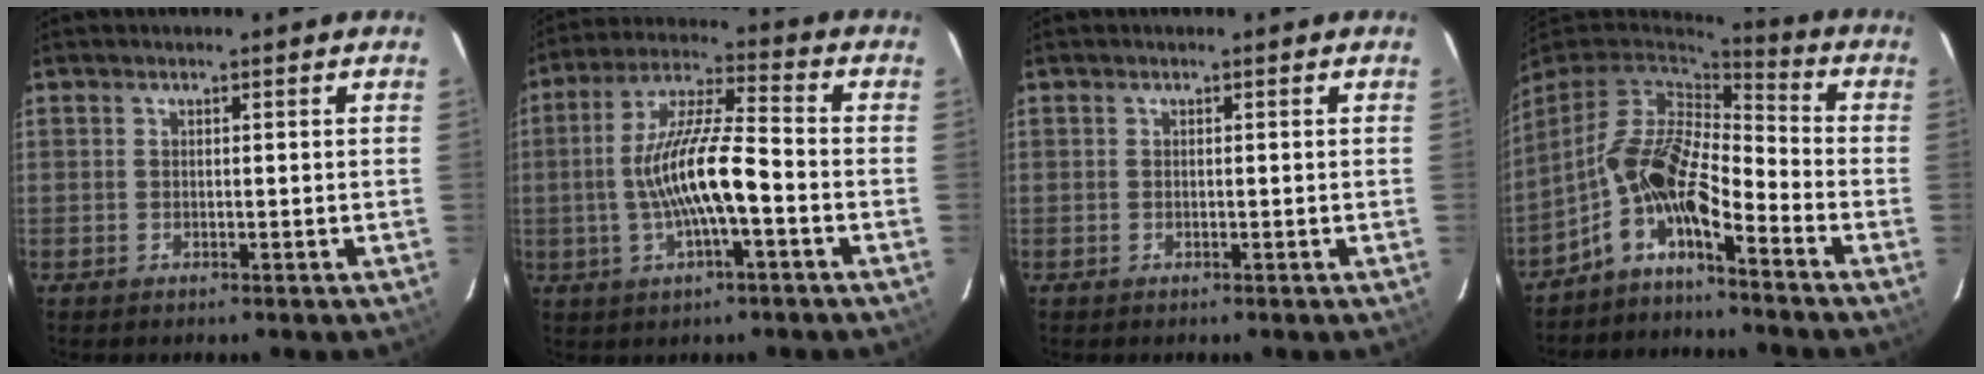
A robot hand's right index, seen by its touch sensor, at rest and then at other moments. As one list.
[{"total": 12.7, "force": [-3.0, 2.3, 12.2], "torque": [-0.237, 0.008, -0.054]}, {"total": 0.0}, {"total": 11.4, "force": [-6.1, 3.7, 8.9], "torque": [-0.177, 0.010, -0.129]}]